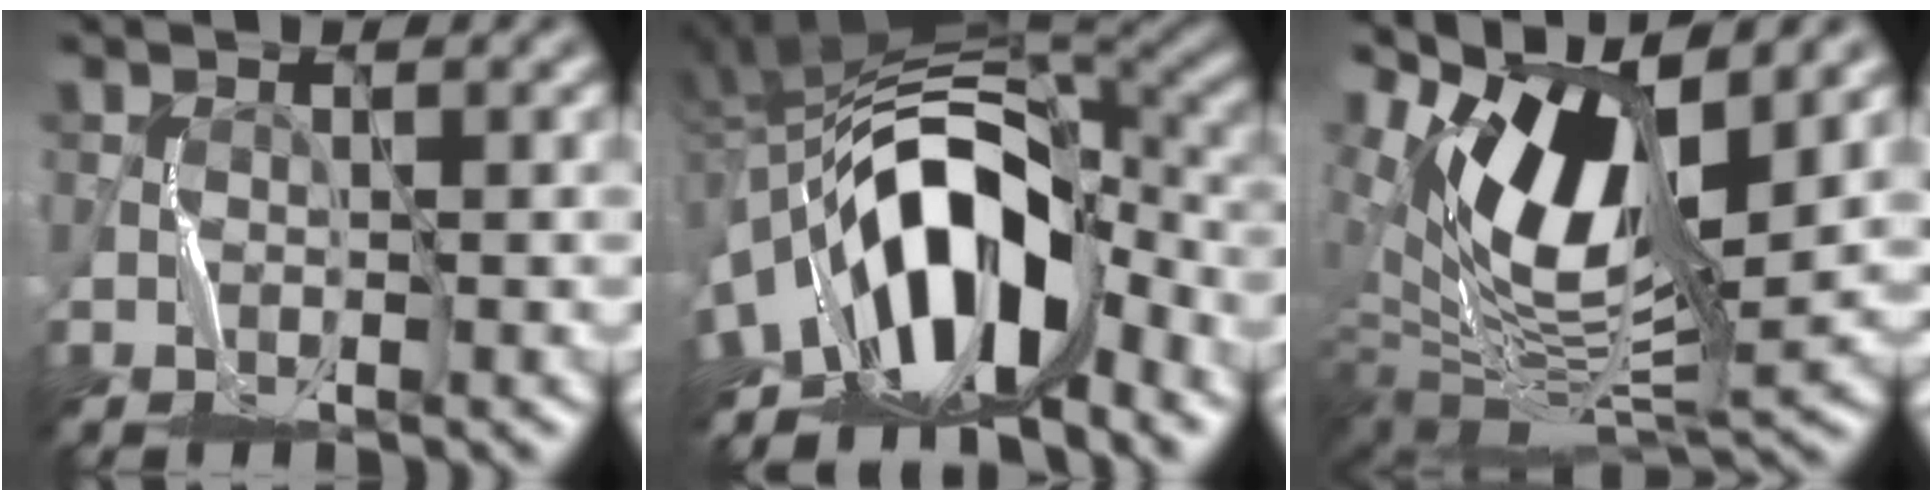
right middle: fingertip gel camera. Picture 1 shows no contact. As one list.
[{"total": 12.3, "force": [-5.5, 5.6, 9.5], "torque": [-0.140, 0.009, -0.096]}, {"total": 12.9, "force": [6.0, 4.8, 10.3], "torque": [-0.193, 0.011, 0.112]}]